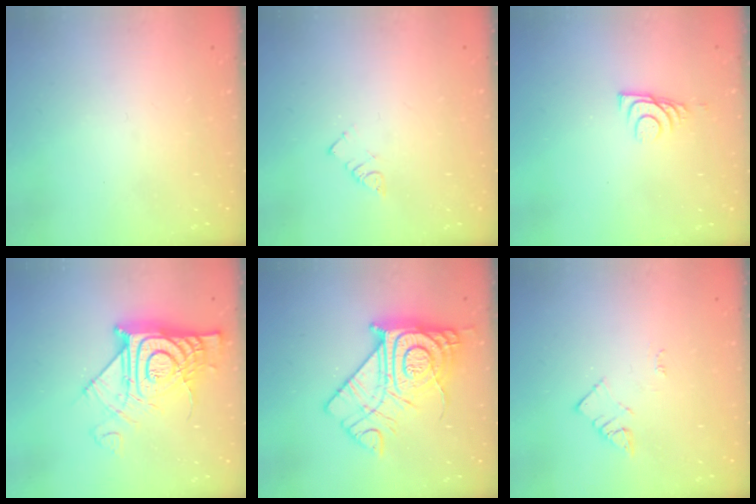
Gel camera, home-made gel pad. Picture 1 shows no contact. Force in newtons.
{"total": 2.5, "press": 2.5, "slide": 0.1}
{"total": 6.9, "press": 6.8, "slide": 0.8}
{"total": 15.9, "press": 15.7, "slide": 1.9}
{"total": 21.8, "press": 21.8, "slide": 2.0}
{"total": 2.7, "press": 2.6, "slide": 0.4}